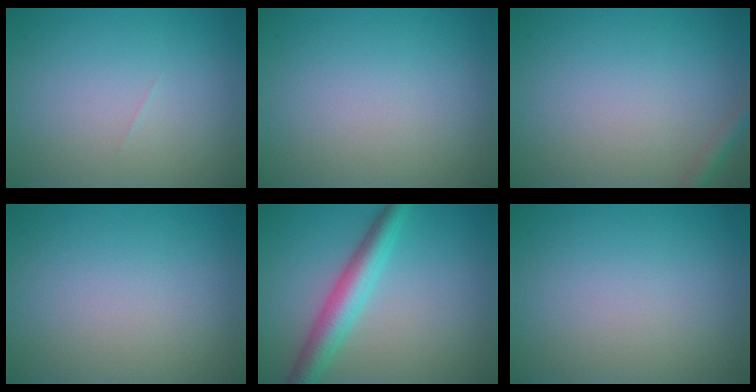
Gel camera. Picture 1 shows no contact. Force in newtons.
{"total": 0.0}
{"total": 1.4, "press": 1.3, "slide": 0.1}
{"total": 0.0}
{"total": 4.4, "press": 4.4, "slide": 0.1}
{"total": 0.0}